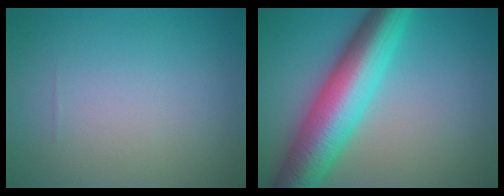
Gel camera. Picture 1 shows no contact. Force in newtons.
{"total": 10.1, "press": 10.1, "slide": 0.1}